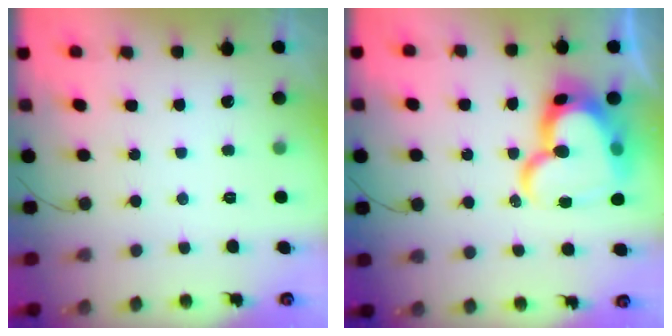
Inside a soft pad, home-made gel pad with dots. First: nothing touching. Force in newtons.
{"total": 22.9, "press": 22.8, "slide": 1.5}